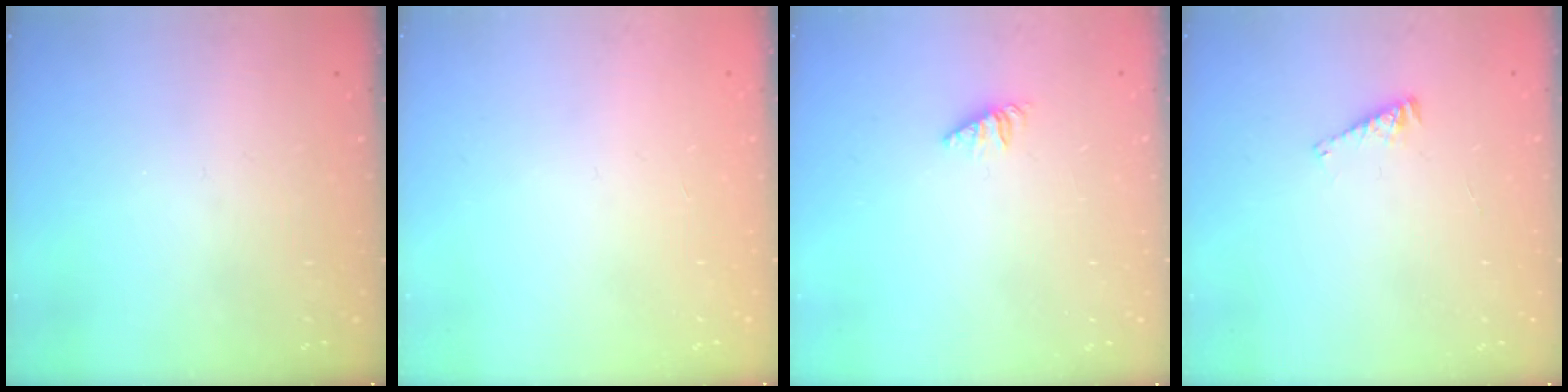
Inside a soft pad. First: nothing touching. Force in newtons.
{"total": 0.0}
{"total": 1.2, "press": 1.2, "slide": 0.3}
{"total": 2.6, "press": 2.6, "slide": 0.3}